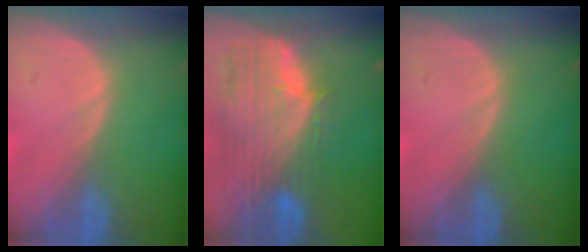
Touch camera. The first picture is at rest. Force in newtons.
{"total": 11.7, "press": 10.0, "slide": 6.1}
{"total": 0.0}